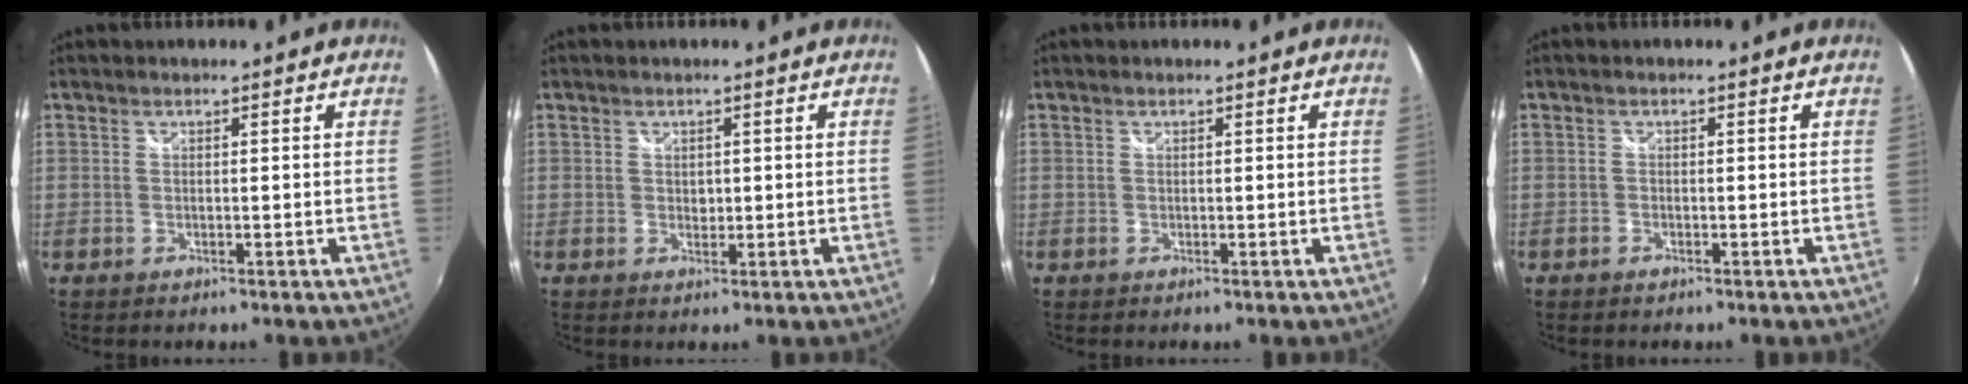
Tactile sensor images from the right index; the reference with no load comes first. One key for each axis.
{"total": 0.9, "fx": 0.1, "fy": 0.8, "fz": 0.4, "tx": -0.004, "ty": 0.000, "tz": 0.001}
{"total": 0.0}
{"total": 0.8, "fx": -0.6, "fy": 0.4, "fz": 0.1, "tx": -0.005, "ty": -0.002, "tz": -0.014}